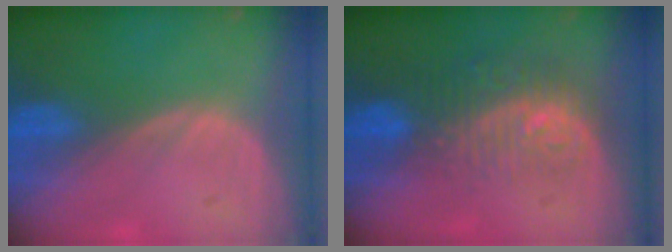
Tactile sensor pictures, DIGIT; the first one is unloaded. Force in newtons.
{"total": 9.7, "press": 8.0, "slide": 5.5}